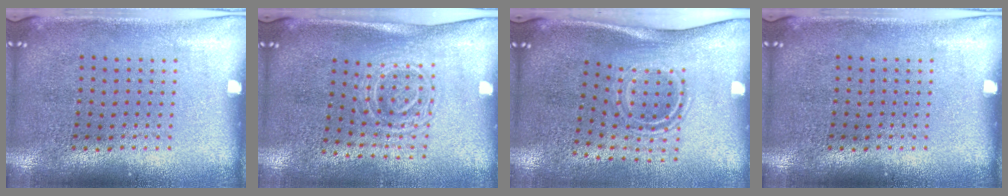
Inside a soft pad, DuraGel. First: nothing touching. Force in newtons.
{"total": 1.6, "press": 1.3, "slide": 1.0}
{"total": 1.9, "press": 1.1, "slide": 1.5}
{"total": 0.0}